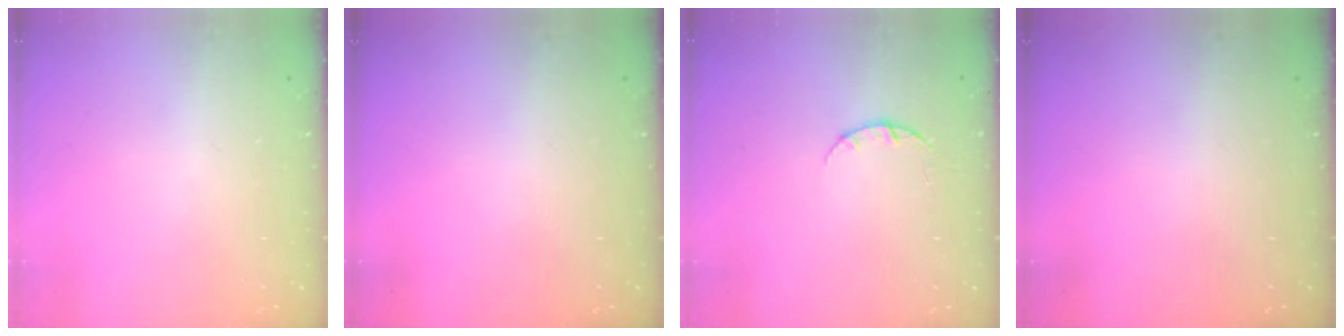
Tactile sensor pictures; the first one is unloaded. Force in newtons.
{"total": 0.0}
{"total": 3.2, "press": 3.2, "slide": 0.3}
{"total": 0.0}